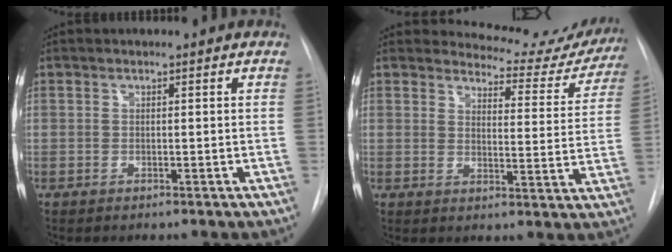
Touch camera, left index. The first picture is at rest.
{"total": 12.0, "force": [11.6, 3.0, 0.4], "torque": [0.017, -0.060, 0.114]}